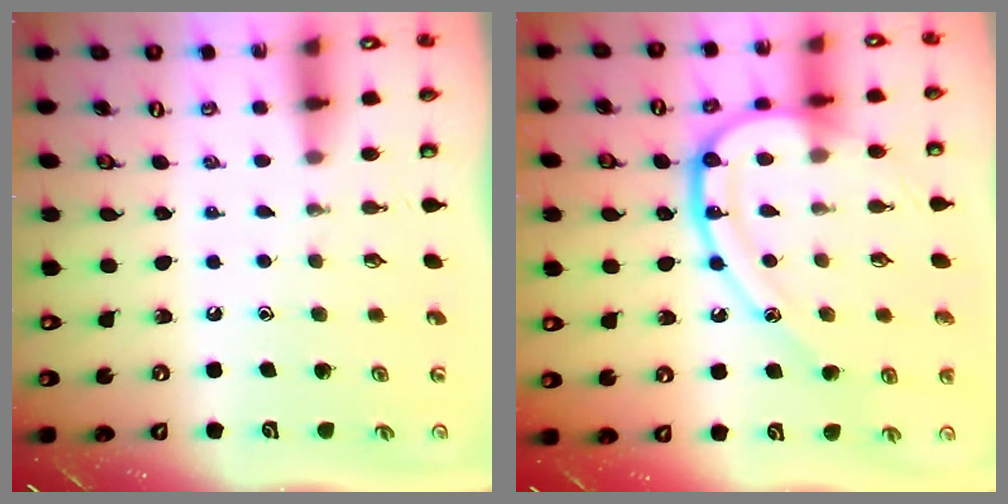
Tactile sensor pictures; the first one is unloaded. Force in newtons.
{"total": 17.7, "press": 17.7, "slide": 1.3}